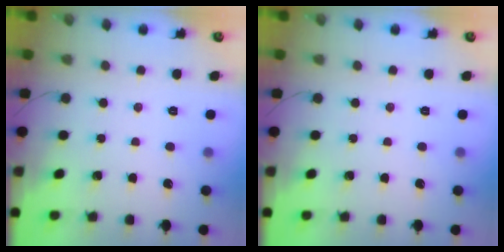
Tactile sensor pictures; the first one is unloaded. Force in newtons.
{"total": 0.0}